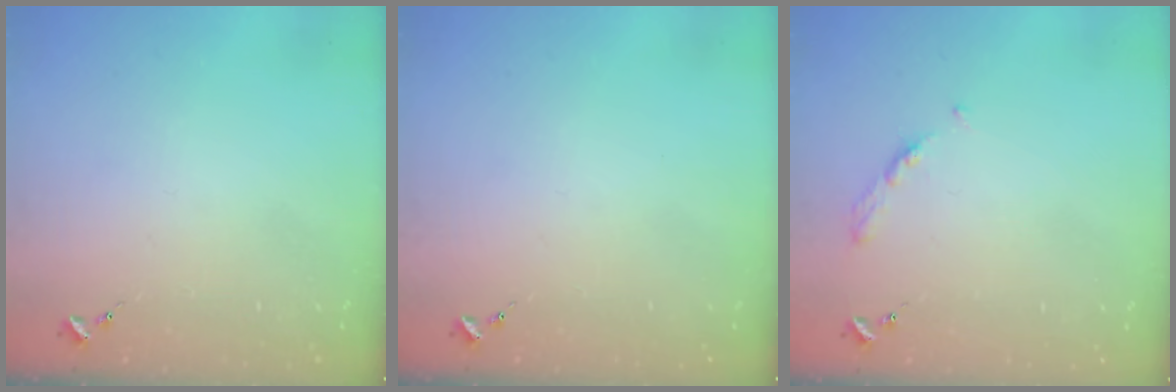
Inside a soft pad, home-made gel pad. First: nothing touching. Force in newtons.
{"total": 0.0}
{"total": 4.1, "press": 4.1, "slide": 0.5}